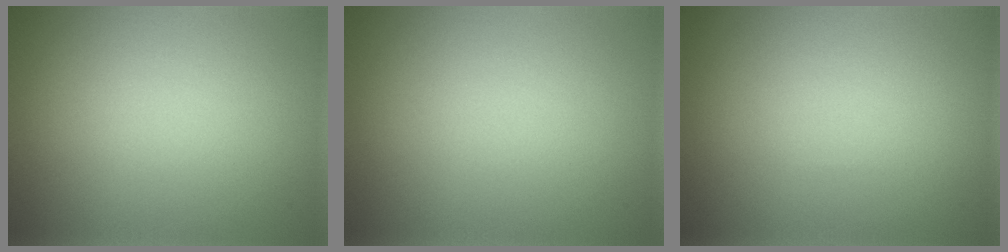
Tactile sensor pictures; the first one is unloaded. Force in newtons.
{"total": 0.0}
{"total": 0.0}